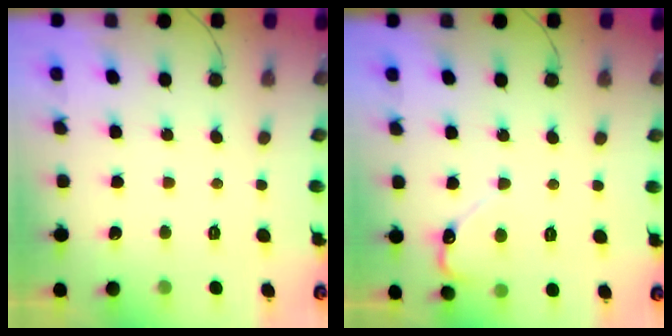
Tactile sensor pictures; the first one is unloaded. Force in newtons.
{"total": 4.1, "press": 4.1, "slide": 0.4}